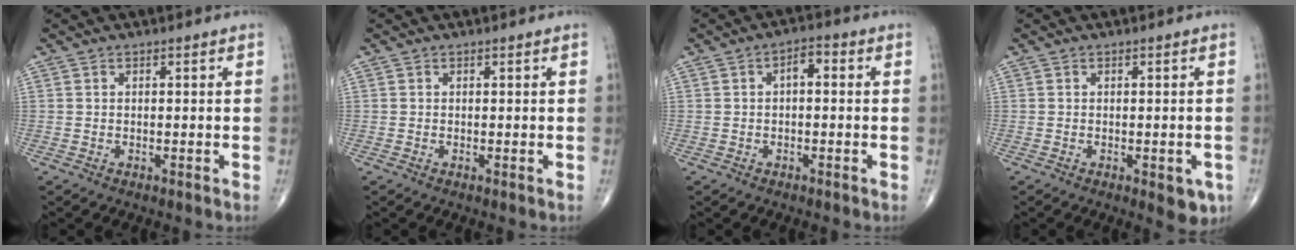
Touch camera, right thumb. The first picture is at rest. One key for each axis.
{"total": 0.0}
{"total": 3.2, "fx": 0.3, "fy": 1.6, "fz": 2.8, "tx": -0.034, "ty": 0.014, "tz": -0.003}
{"total": 4.4, "fx": -1.6, "fy": 1.9, "fz": 3.6, "tx": -0.025, "ty": -0.004, "tz": -0.015}